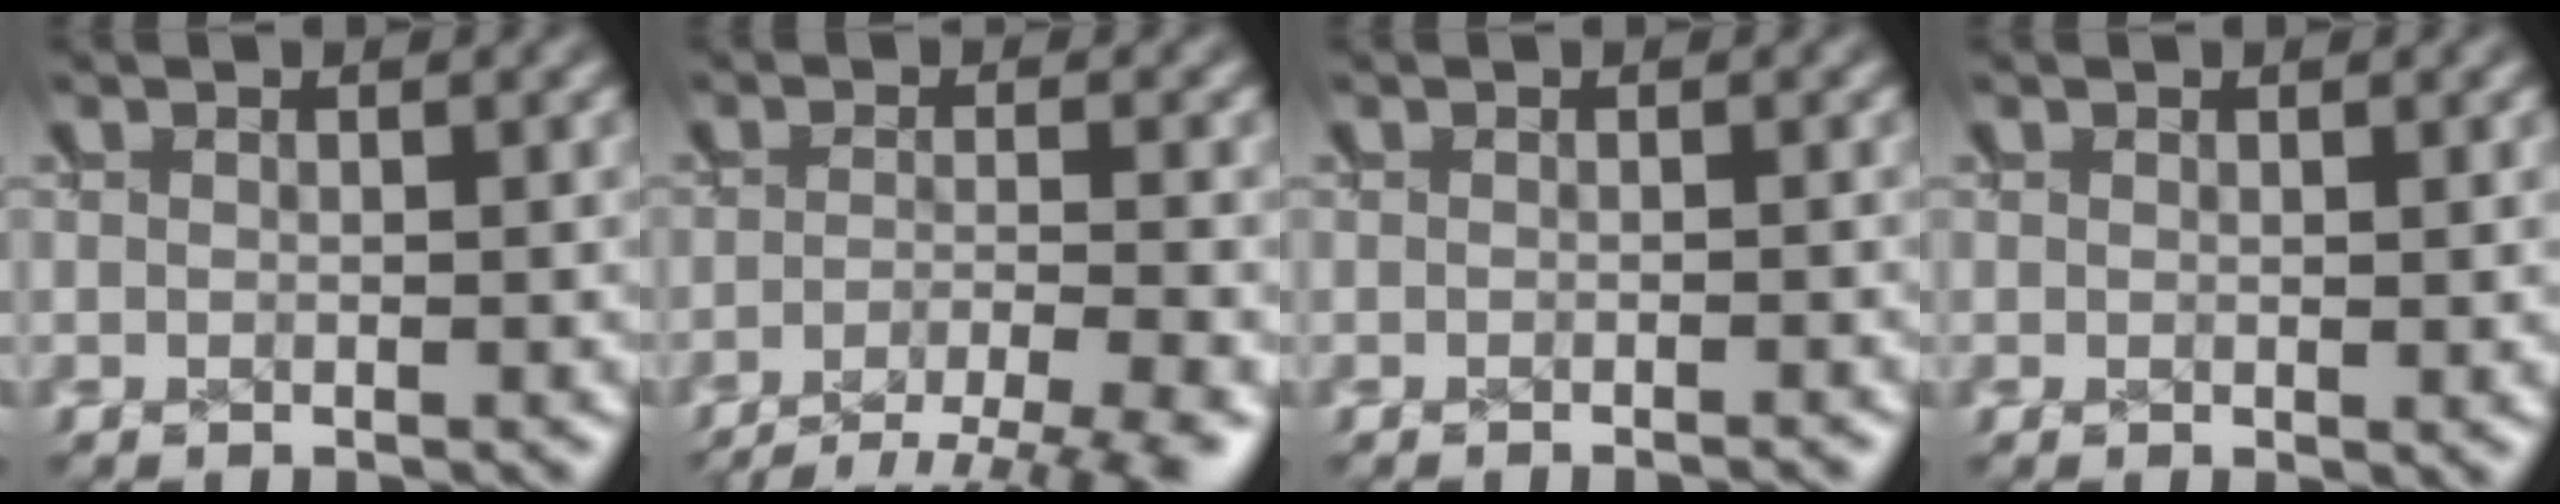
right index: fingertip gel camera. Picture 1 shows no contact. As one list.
[{"total": 7.0, "force": [-4.6, 3.9, 3.6], "torque": [-0.038, -0.016, -0.072]}, {"total": 1.0, "force": [-1.0, 0.3, 0.1], "torque": [0.008, 0.004, -0.018]}, {"total": 0.0}]